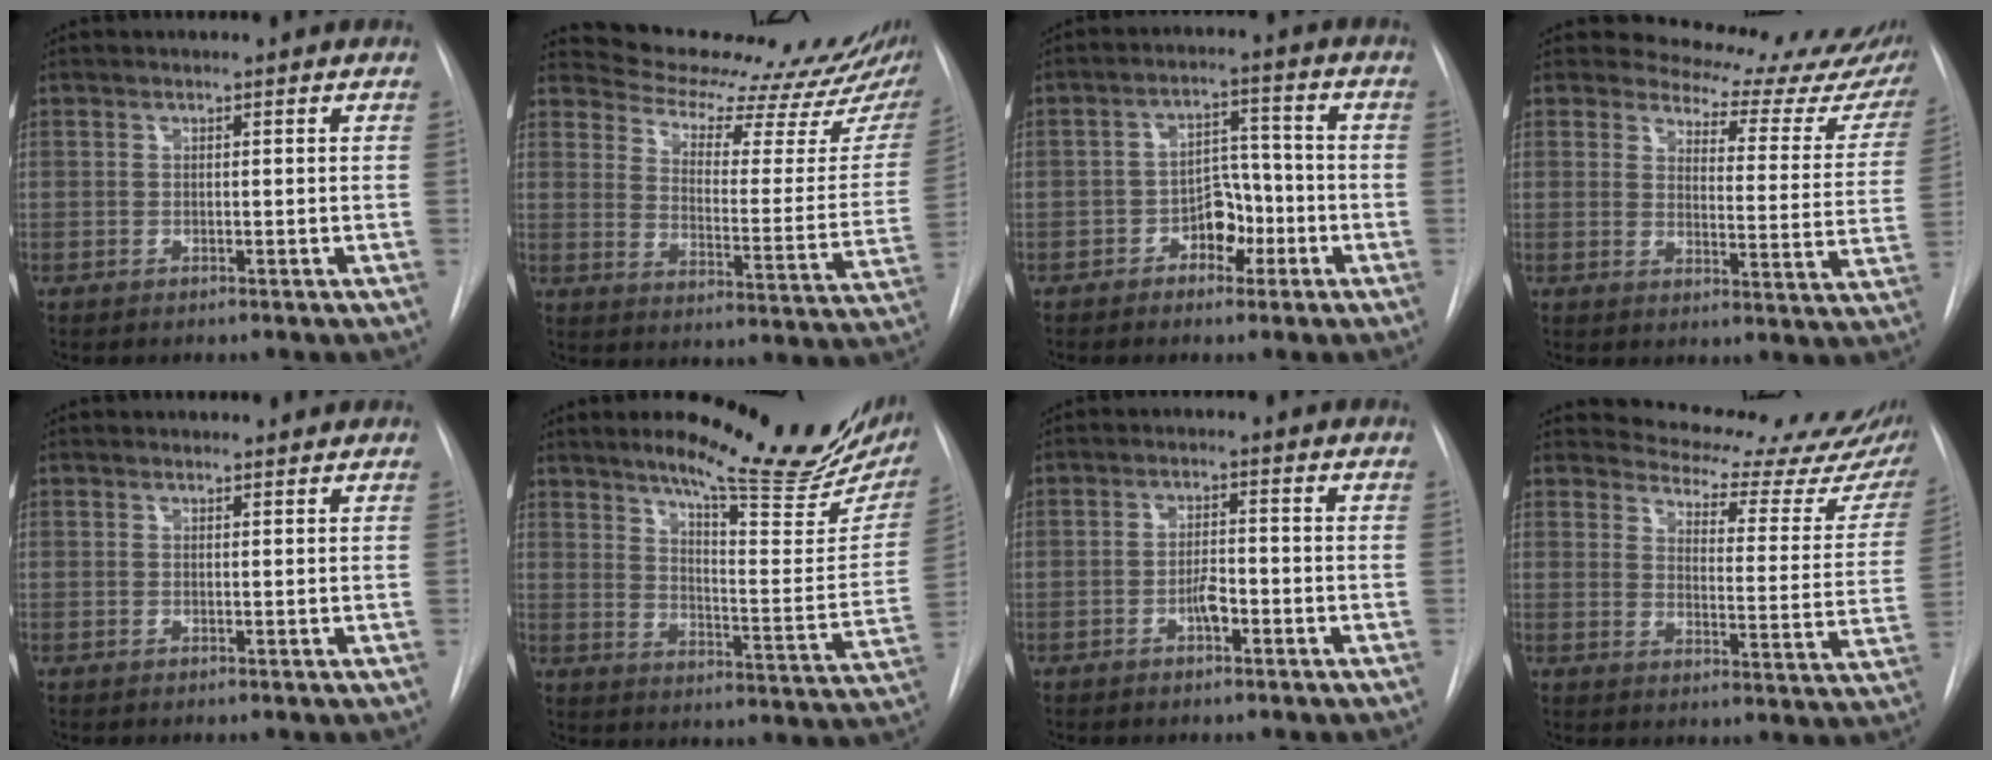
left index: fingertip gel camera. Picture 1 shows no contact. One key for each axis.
{"total": 21.9, "fx": 20.7, "fy": 2.4, "fz": 6.8, "tx": -0.094, "ty": -0.094, "tz": 0.258}
{"total": 5.7, "fx": -2.6, "fy": 3.5, "fz": 3.6, "tx": -0.053, "ty": 0.019, "tz": -0.044}
{"total": 17.3, "fx": 16.1, "fy": 5.1, "fz": 3.7, "tx": -0.013, "ty": -0.071, "tz": 0.158}
{"total": 1.7, "fx": 1.7, "fy": 0.4, "fz": 0.0, "tx": -0.008, "ty": 0.008, "tz": 0.021}
{"total": 20.9, "fx": 17.0, "fy": 3.8, "fz": 11.5, "tx": -0.156, "ty": -0.051, "tz": 0.217}
{"total": 2.8, "fx": -1.3, "fy": 1.0, "fz": 2.2, "tx": -0.038, "ty": 0.004, "tz": -0.023}
{"total": 20.1, "fx": 18.8, "fy": 4.5, "fz": 5.4, "tx": -0.054, "ty": -0.081, "tz": 0.203}